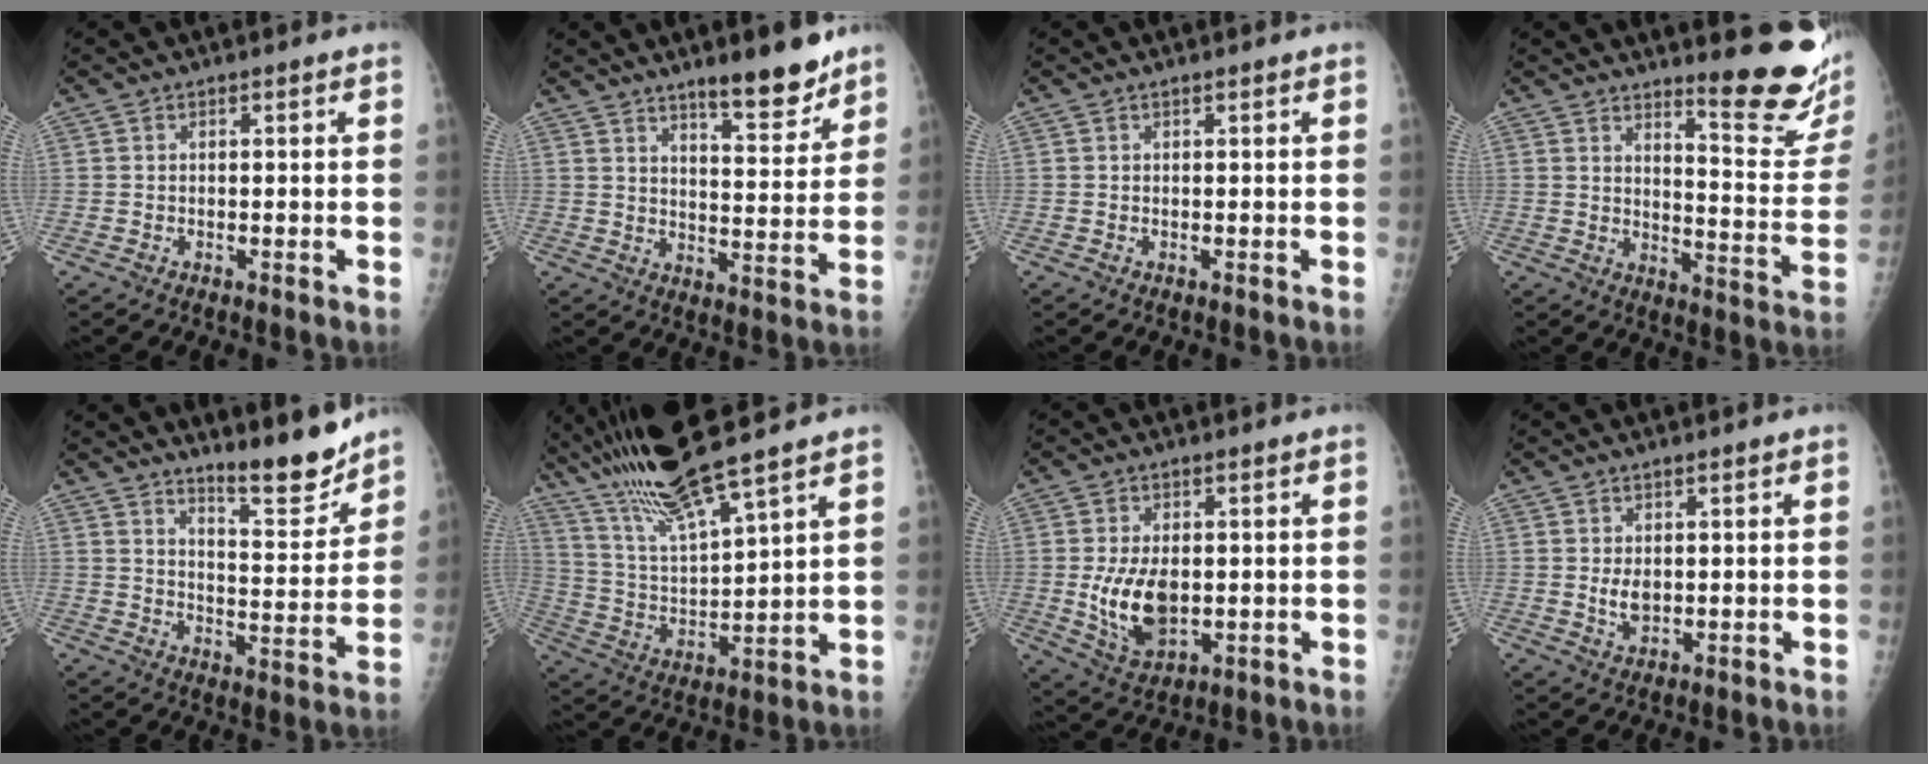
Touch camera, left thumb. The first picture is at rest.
{"total": 10.1, "force": [7.8, 2.2, 6.0], "torque": [-0.060, -0.060, 0.122]}
{"total": 0.0}
{"total": 14.9, "force": [11.4, 2.3, 9.3], "torque": [-0.095, -0.122, 0.151]}
{"total": 10.3, "force": [9.0, 1.5, 4.9], "torque": [-0.046, -0.078, 0.147]}
{"total": 16.6, "force": [13.3, 1.0, 10.0], "torque": [-0.176, -0.053, 0.258]}
{"total": 9.6, "force": [-0.5, 5.6, 7.8], "torque": [-0.128, -0.013, 0.008]}
{"total": 3.1, "force": [0.6, 1.8, 2.5], "torque": [-0.034, -0.010, 0.019]}